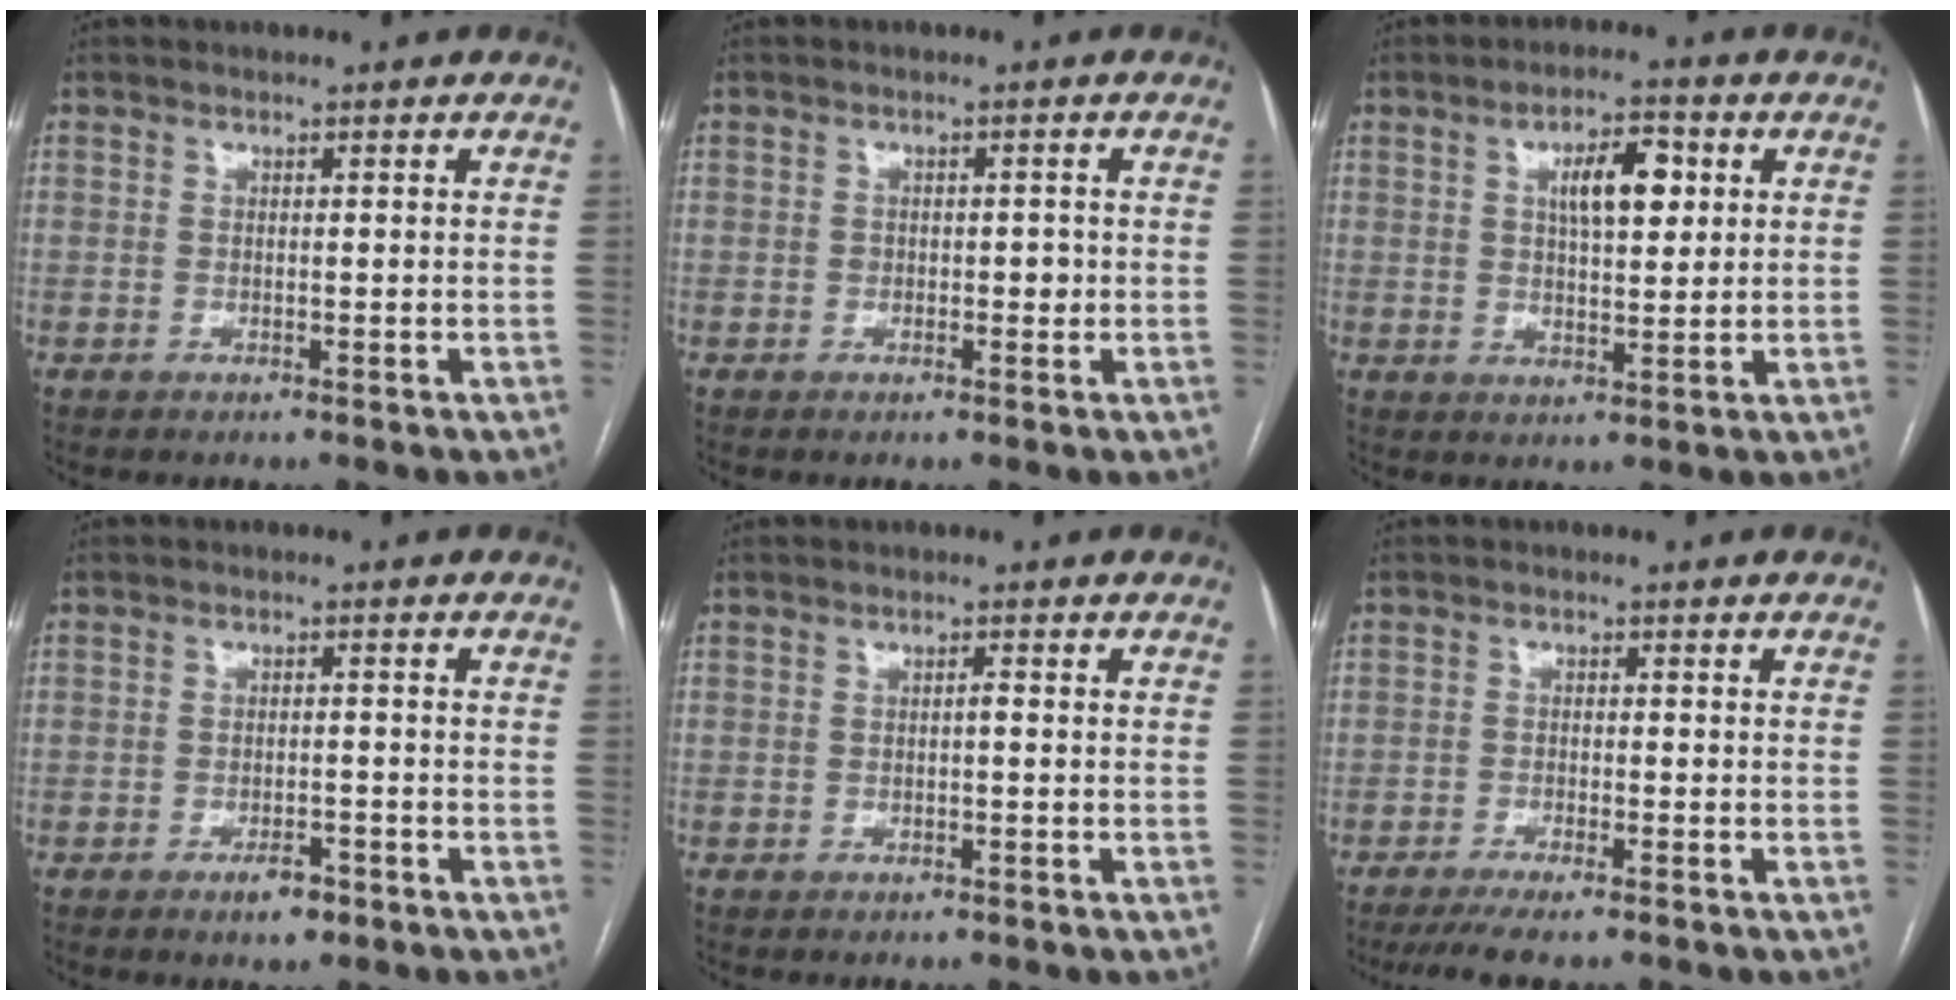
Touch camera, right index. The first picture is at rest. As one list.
[{"total": 1.9, "force": [-0.2, 1.3, 1.4], "torque": [-0.019, 0.005, 0.000]}, {"total": 7.2, "force": [2.2, 2.6, 6.4], "torque": [-0.105, 0.013, 0.039]}, {"total": 3.0, "force": [-2.0, 1.2, 2.0], "torque": [-0.029, 0.003, -0.028]}, {"total": 0.6, "force": [-0.2, 0.1, 0.6], "torque": [-0.009, 0.002, -0.003]}, {"total": 5.4, "force": [-4.3, 0.4, 3.1], "torque": [-0.048, -0.012, -0.073]}]